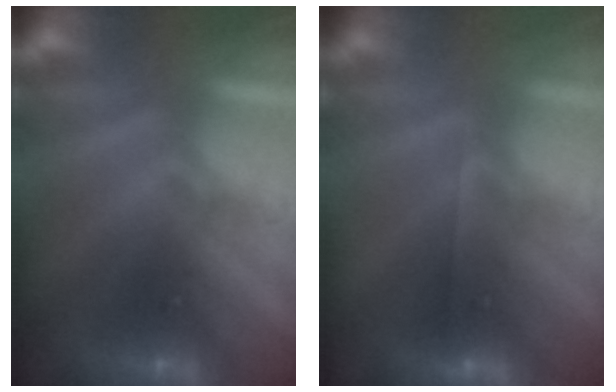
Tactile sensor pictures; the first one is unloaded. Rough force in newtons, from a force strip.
{"total": 1.9}